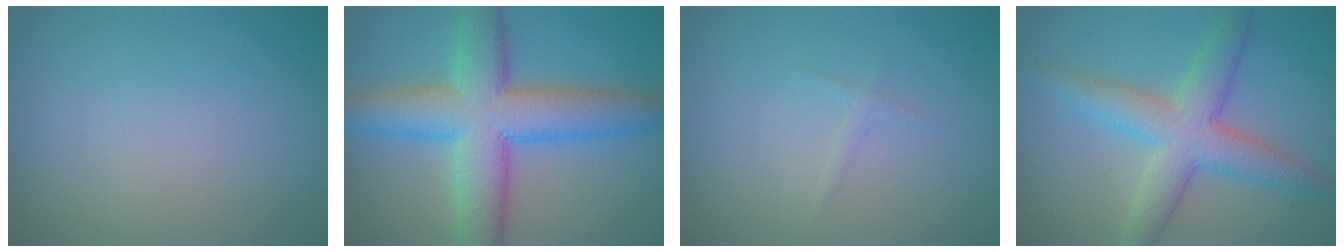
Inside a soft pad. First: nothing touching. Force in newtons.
{"total": 9.9, "press": 9.9, "slide": 0.3}
{"total": 0.6, "press": 0.6, "slide": 0.1}
{"total": 5.9, "press": 5.9, "slide": 0.0}